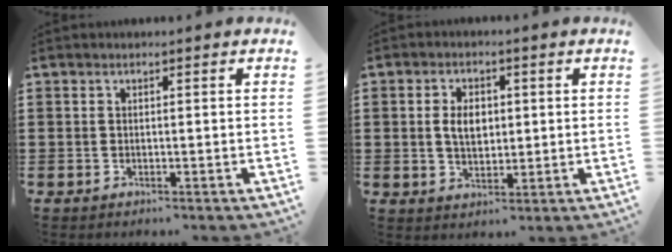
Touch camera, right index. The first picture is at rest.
{"total": 4.4, "force": [0.4, 2.9, 3.3], "torque": [-0.062, 0.009, 0.004]}